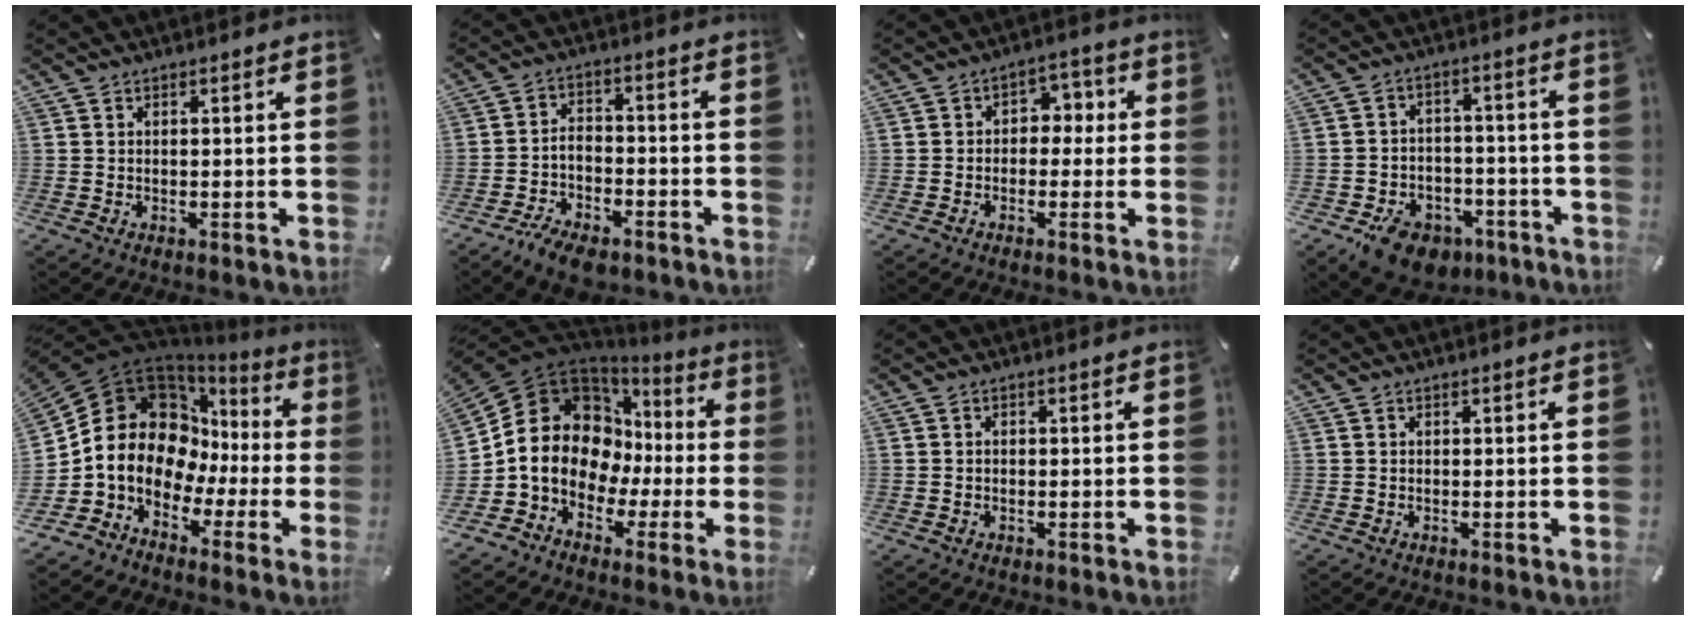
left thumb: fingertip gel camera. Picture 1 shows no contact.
{"total": 6.4, "force": [-4.8, 3.2, 2.9], "torque": [-0.055, 0.026, -0.090]}
{"total": 4.5, "force": [-1.4, 3.8, 2.0], "torque": [-0.027, 0.012, -0.034]}
{"total": 9.4, "force": [-6.2, 6.3, 3.4], "torque": [-0.056, 0.052, -0.105]}
{"total": 16.6, "force": [1.5, 14.5, 8.0], "torque": [-0.153, -0.034, 0.035]}
{"total": 17.2, "force": [0.2, 15.0, 8.5], "torque": [-0.159, -0.017, 0.011]}
{"total": 0.6, "force": [-0.2, 0.5, 0.3], "torque": [-0.004, 0.003, -0.006]}
{"total": 0.0}